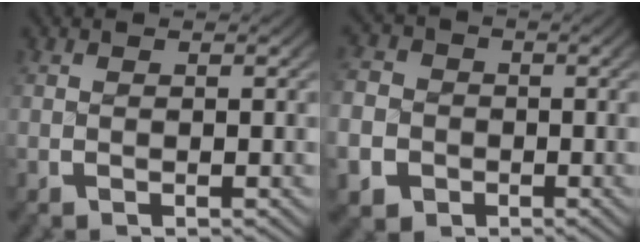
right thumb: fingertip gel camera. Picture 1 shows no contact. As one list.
[{"total": 9.2, "force": [-2.7, 8.3, 3.0], "torque": [-0.080, -0.036, -0.046]}]